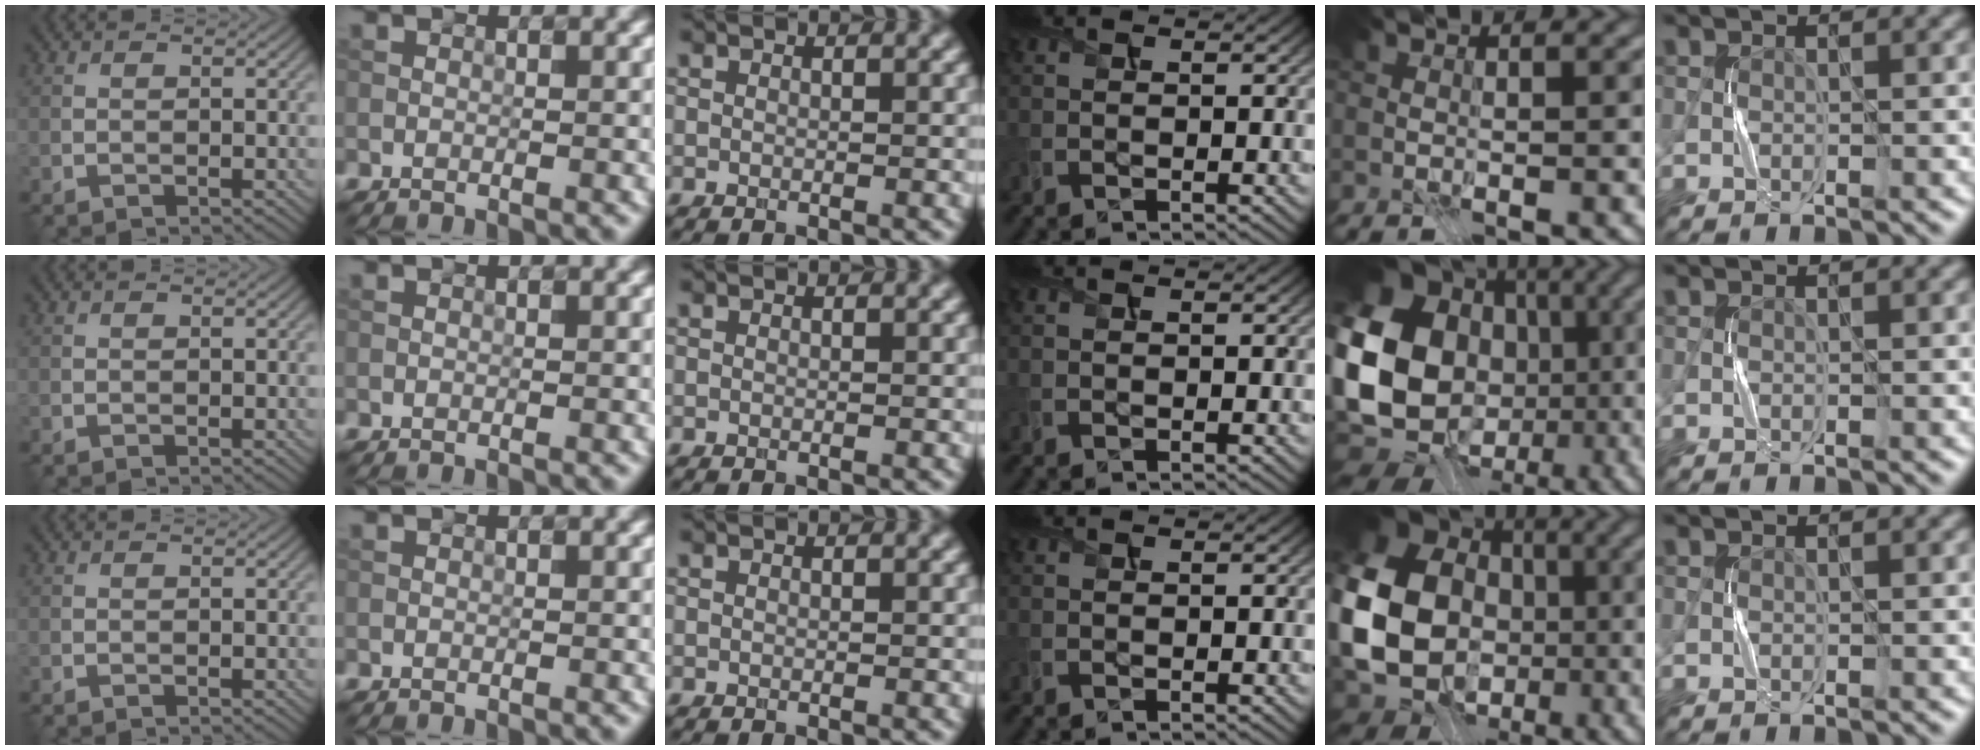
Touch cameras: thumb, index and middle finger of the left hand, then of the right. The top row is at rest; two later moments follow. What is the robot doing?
{"motion": "press", "object": "sticker"}